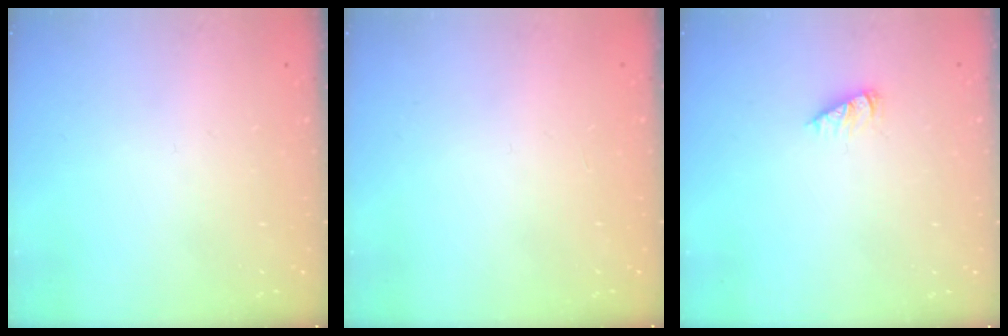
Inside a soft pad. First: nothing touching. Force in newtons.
{"total": 0.0}
{"total": 3.4, "press": 3.4, "slide": 0.4}